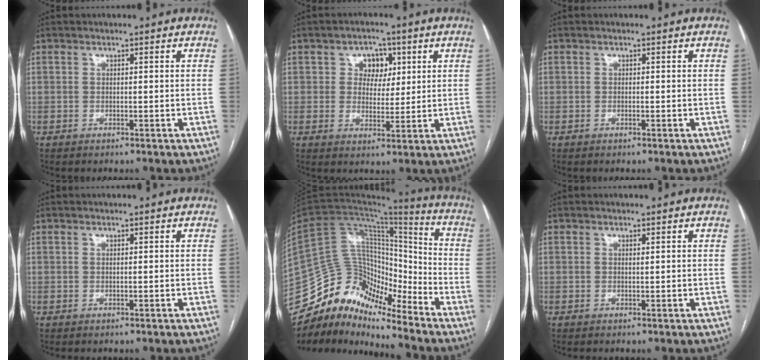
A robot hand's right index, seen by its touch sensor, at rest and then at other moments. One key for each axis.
{"total": 5.3, "fx": 1.7, "fy": 4.3, "fz": 2.6, "tx": -0.034, "ty": 0.015, "tz": 0.029}
{"total": 0.0}
{"total": 0.0}
{"total": 16.4, "fx": -14.7, "fy": 5.6, "fz": 4.8, "tx": -0.079, "ty": 0.066, "tz": -0.263}
{"total": 0.0}